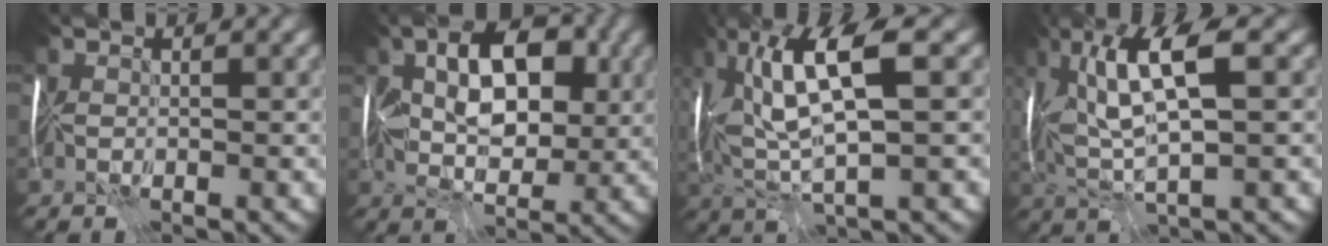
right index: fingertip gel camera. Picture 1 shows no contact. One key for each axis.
{"total": 7.8, "fx": 0.7, "fy": 4.4, "fz": 6.4, "tx": -0.096, "ty": -0.002, "tz": 0.005}
{"total": 9.5, "fx": 1.8, "fy": 2.7, "fz": 8.9, "tx": -0.174, "ty": 0.012, "tz": 0.034}
{"total": 8.6, "fx": 1.7, "fy": 2.3, "fz": 8.1, "tx": -0.156, "ty": 0.013, "tz": 0.028}